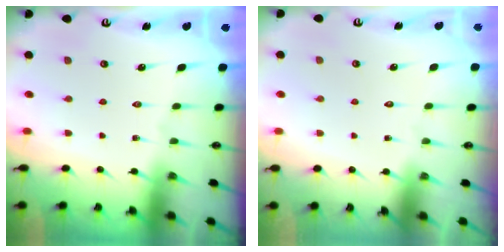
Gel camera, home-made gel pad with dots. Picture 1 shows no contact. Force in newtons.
{"total": 1.7, "press": 1.7, "slide": 0.1}